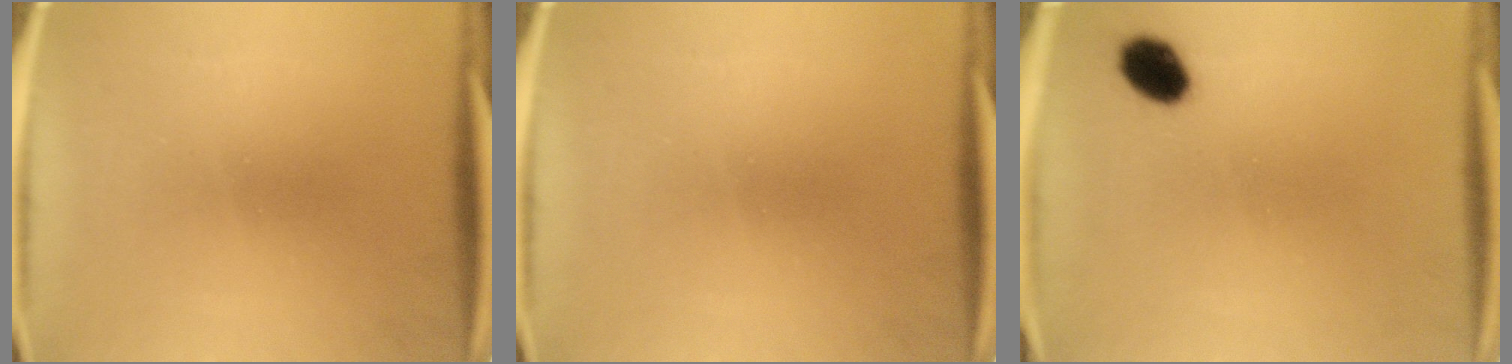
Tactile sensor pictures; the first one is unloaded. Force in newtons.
{"total": 0.0}
{"total": 5.5}